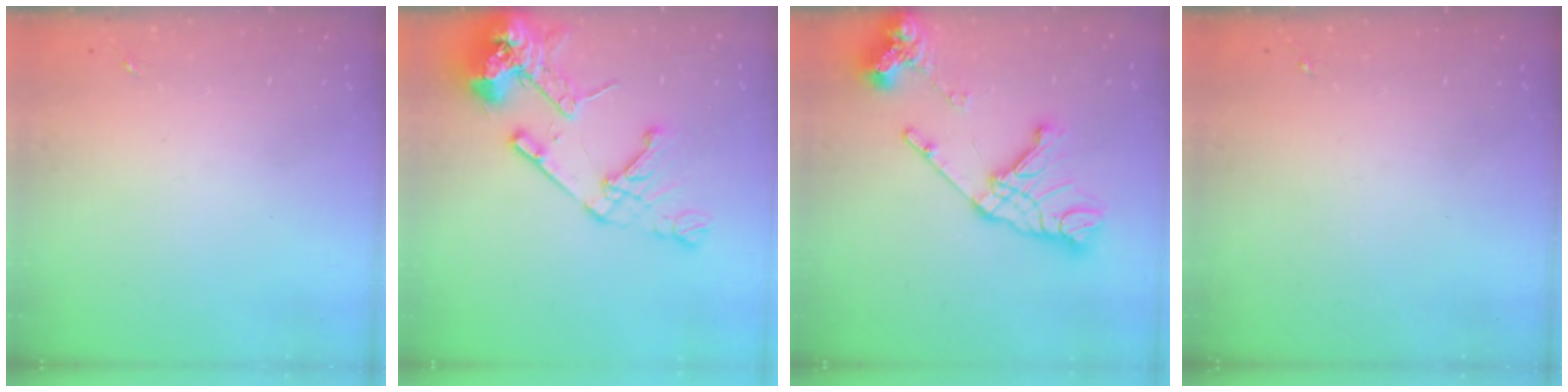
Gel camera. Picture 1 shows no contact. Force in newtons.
{"total": 19.4, "press": 19.2, "slide": 2.7}
{"total": 19.2, "press": 19.1, "slide": 2.3}
{"total": 0.0}